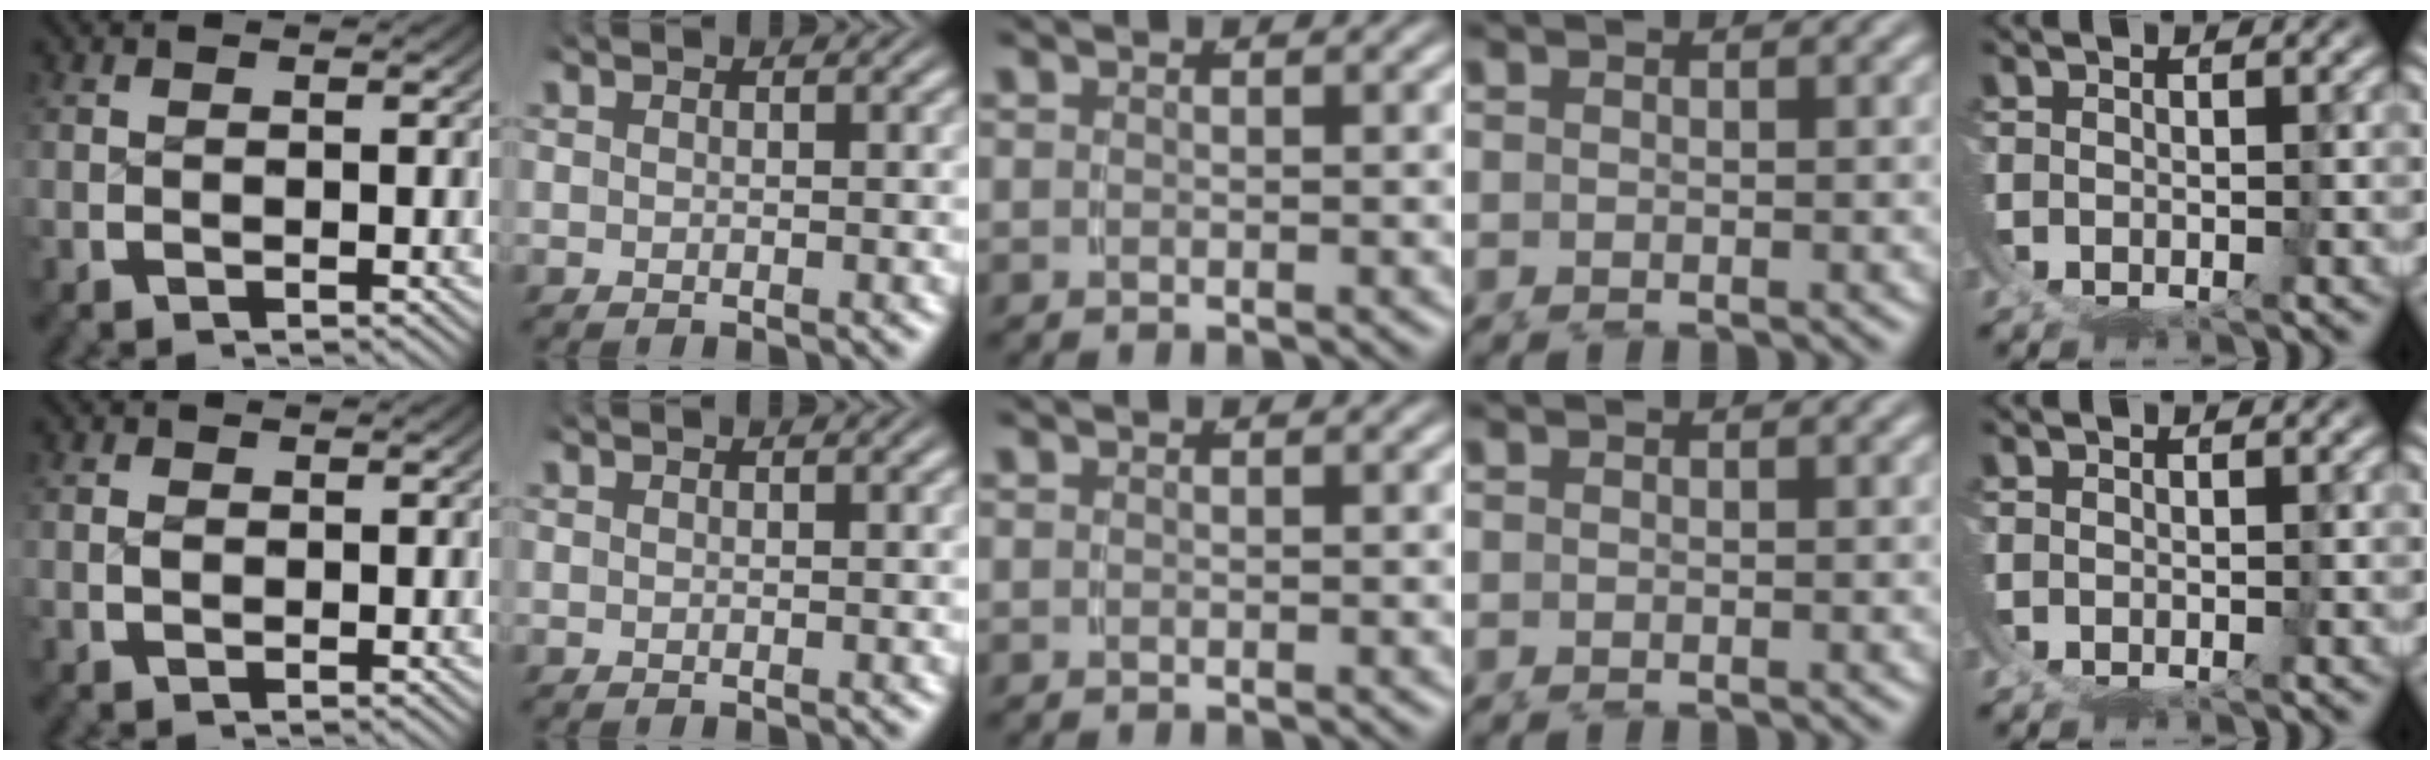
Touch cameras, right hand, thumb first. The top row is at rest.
{"thumb": {"total": 0.7, "force": [0.1, 0.7, 0.4], "torque": [-0.010, -0.009, 0.006]}}